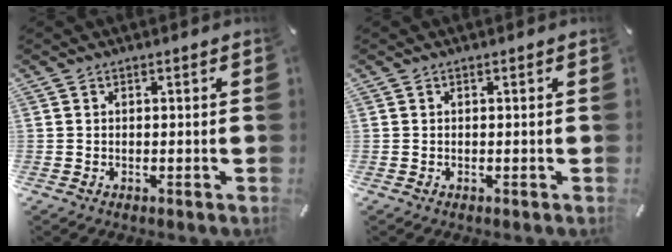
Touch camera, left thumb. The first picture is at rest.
{"total": 0.0}